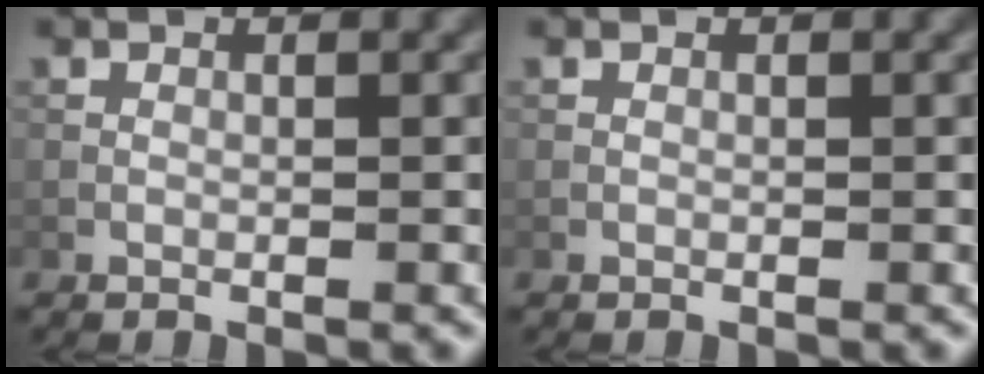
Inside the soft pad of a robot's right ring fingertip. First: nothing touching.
{"total": 0.0}